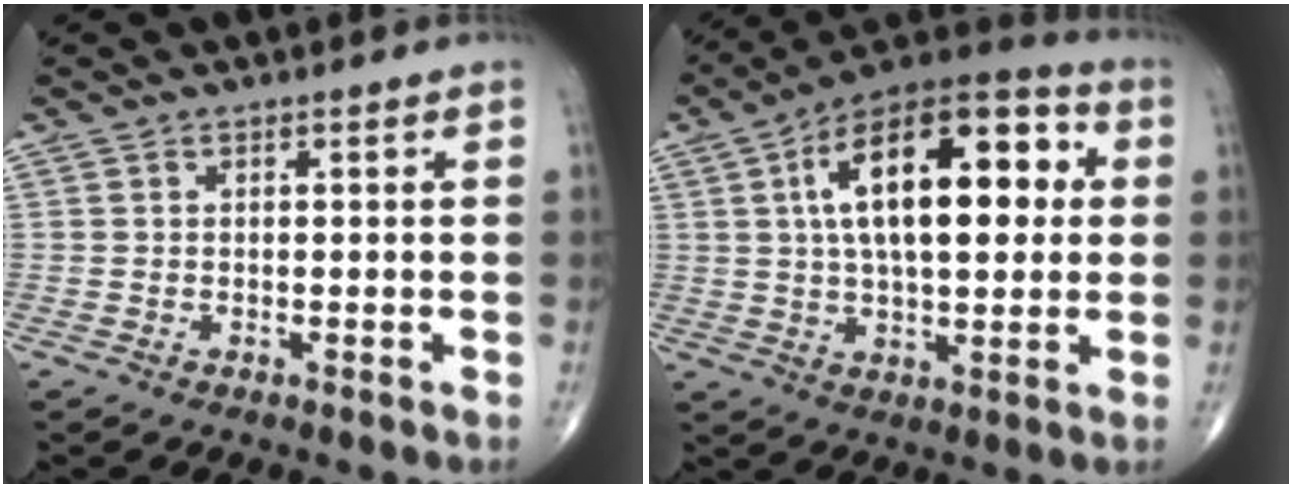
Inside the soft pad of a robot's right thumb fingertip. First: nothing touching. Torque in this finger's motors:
{"motor_torque": [0.48, 4.53, 2.00, 0.22, 0.59]}